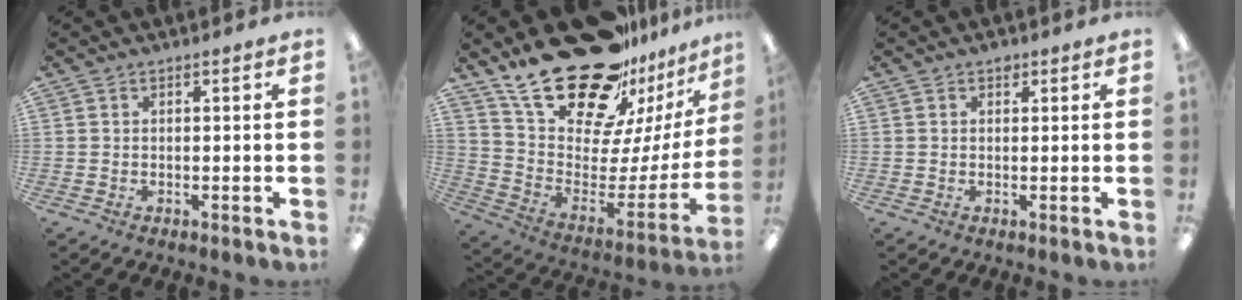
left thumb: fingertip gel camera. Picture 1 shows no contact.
{"total": 27.5, "force": [20.4, 12.3, 13.7], "torque": [-0.224, -0.137, 0.384]}
{"total": 1.1, "force": [0.7, 0.7, 0.4], "torque": [0.000, -0.002, 0.011]}